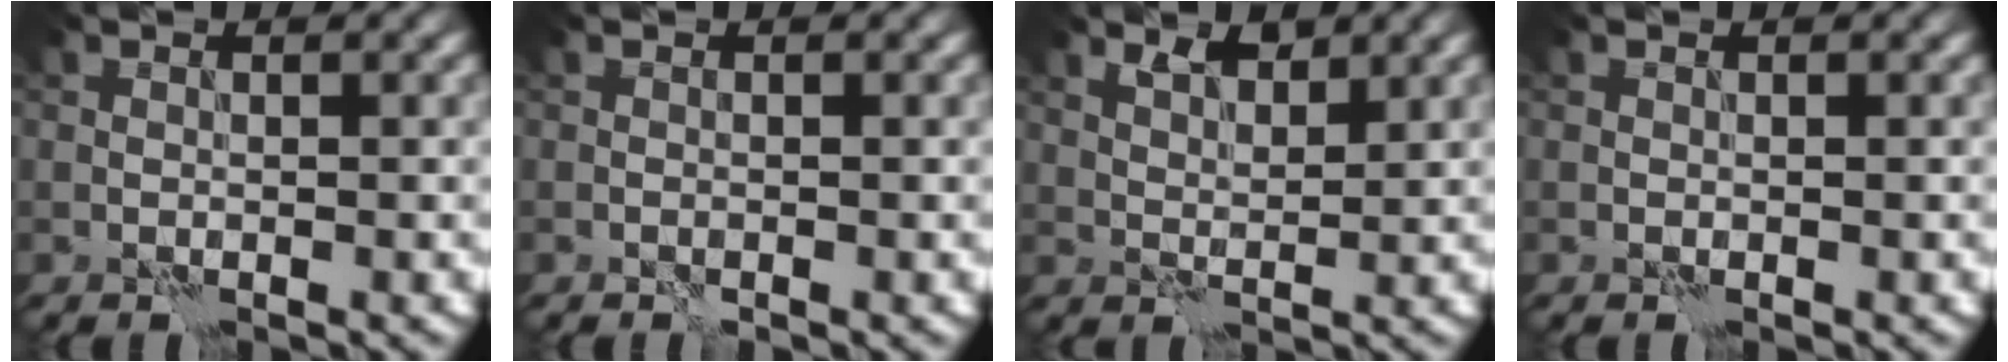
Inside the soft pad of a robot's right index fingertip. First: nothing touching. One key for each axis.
{"total": 0.0}
{"total": 2.3, "fx": 1.7, "fy": 0.8, "fz": 1.3, "tx": -0.016, "ty": -0.005, "tz": 0.035}
{"total": 0.0}